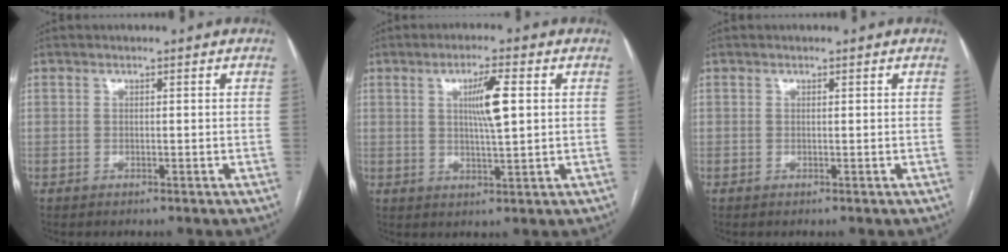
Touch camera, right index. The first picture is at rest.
{"total": 6.1, "force": [1.4, 0.4, 5.9], "torque": [-0.104, 0.000, 0.024]}
{"total": 0.0}